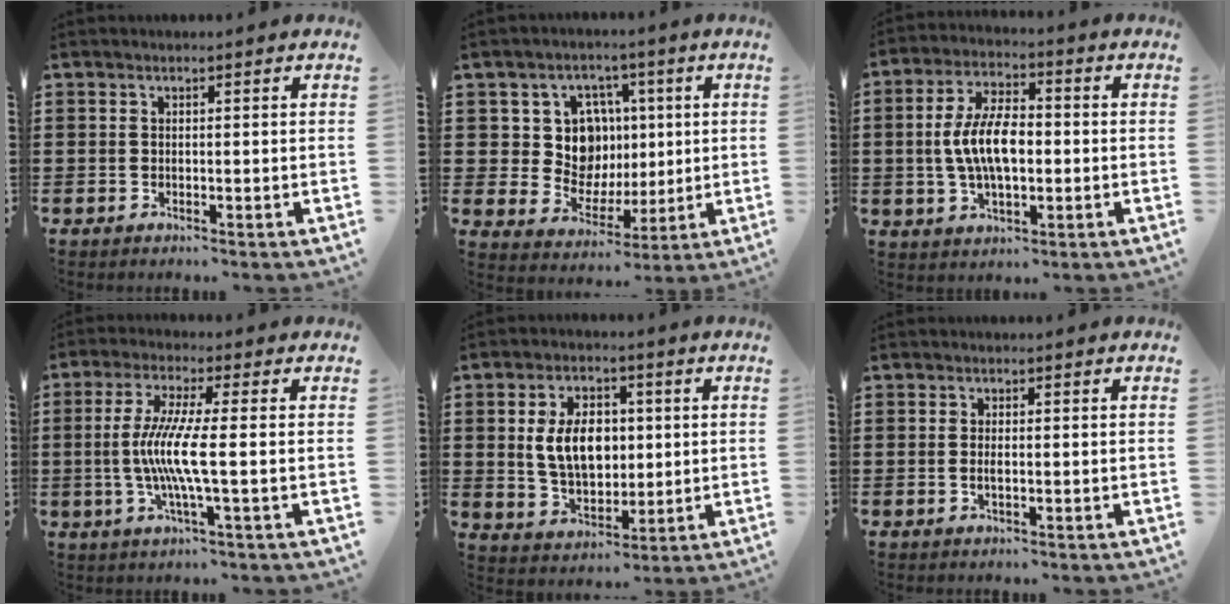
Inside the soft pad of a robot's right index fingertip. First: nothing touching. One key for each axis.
{"total": 9.7, "fx": 1.9, "fy": 8.6, "fz": 4.1, "tx": -0.095, "ty": 0.008, "tz": 0.042}
{"total": 8.9, "fx": -0.6, "fy": 4.1, "fz": 7.8, "tx": -0.169, "ty": 0.002, "tz": -0.016}
{"total": 7.9, "fx": -1.0, "fy": 0.0, "fz": 7.8, "tx": -0.168, "ty": -0.018, "tz": -0.029}
{"total": 8.6, "fx": 1.1, "fy": 5.6, "fz": 6.5, "tx": -0.132, "ty": 0.008, "tz": 0.013}
{"total": 1.1, "fx": -0.1, "fy": 0.3, "fz": 1.1, "tx": -0.021, "ty": -0.002, "tz": -0.002}